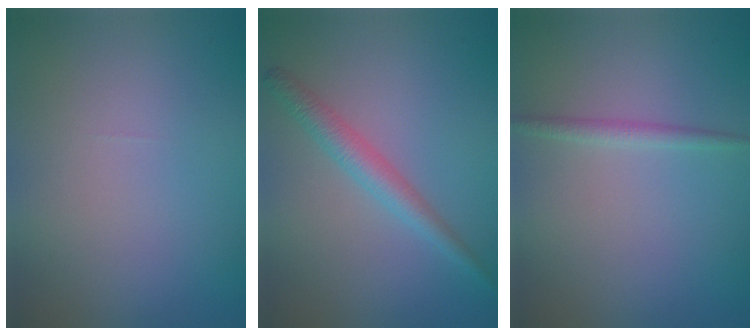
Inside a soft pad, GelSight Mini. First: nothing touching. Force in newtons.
{"total": 2.4, "press": 2.4, "slide": 0.1}
{"total": 1.2, "press": 1.2, "slide": 0.1}